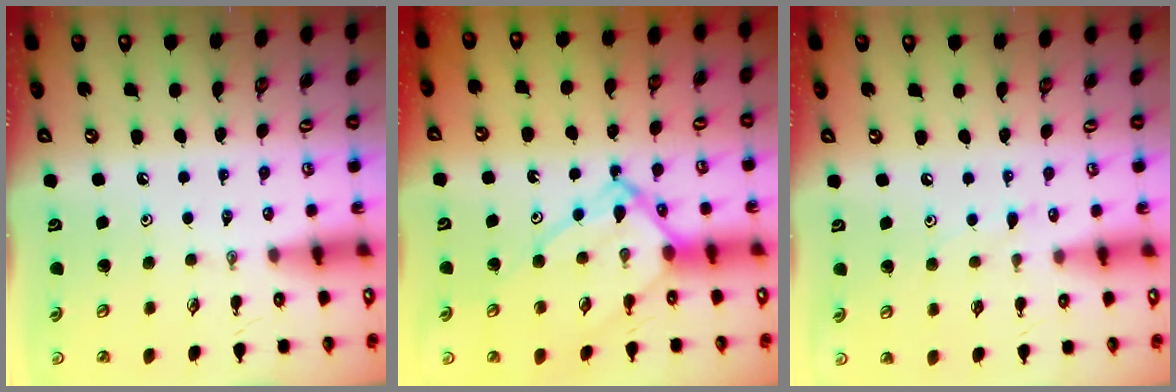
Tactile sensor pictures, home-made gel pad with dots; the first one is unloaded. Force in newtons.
{"total": 12.9, "press": 12.8, "slide": 1.1}
{"total": 4.2, "press": 4.2, "slide": 0.4}